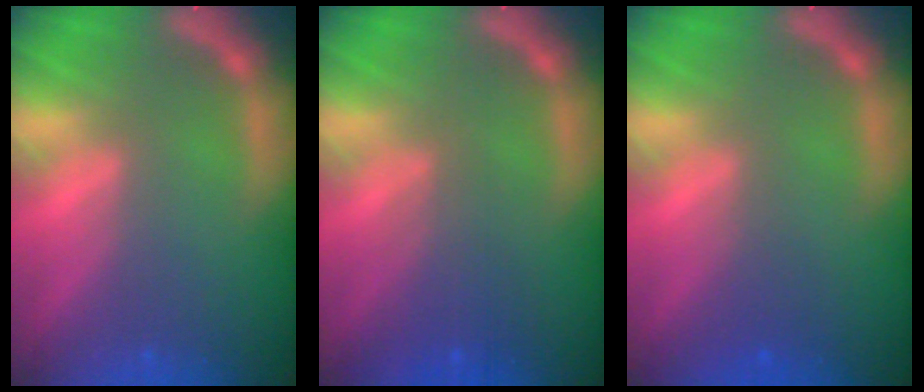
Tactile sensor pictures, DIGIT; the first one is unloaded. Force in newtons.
{"total": 3.0}
{"total": 1.5}